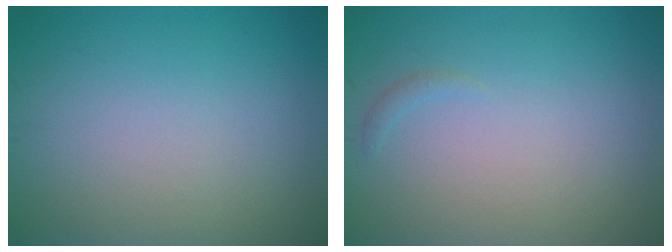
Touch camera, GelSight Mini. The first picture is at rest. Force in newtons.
{"total": 0.6, "press": 0.6, "slide": 0.1}